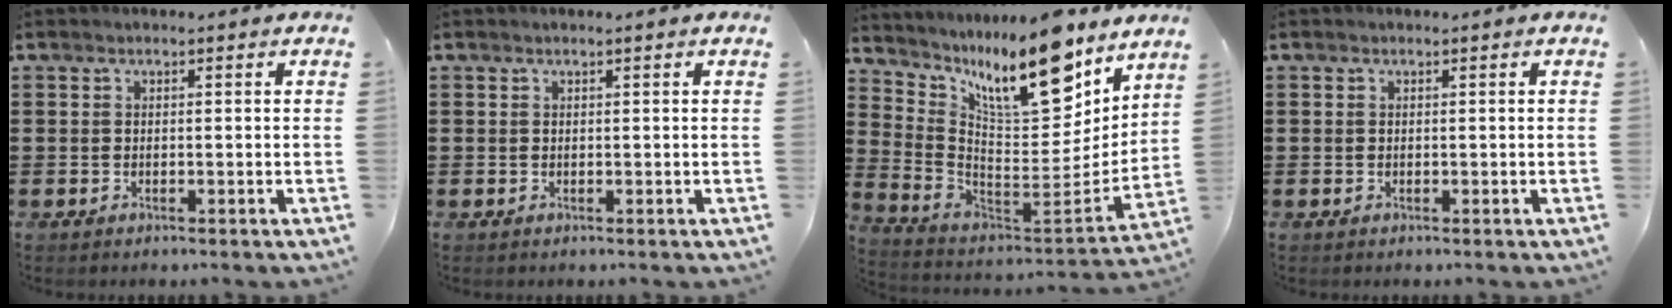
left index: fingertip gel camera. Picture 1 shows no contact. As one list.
[{"total": 0.0}, {"total": 14.0, "force": [10.6, 3.2, 8.7], "torque": [-0.170, -0.069, 0.181]}, {"total": 0.0}]